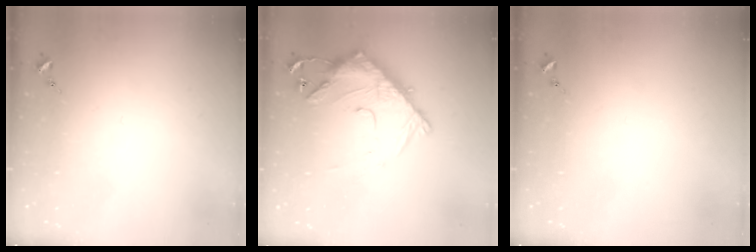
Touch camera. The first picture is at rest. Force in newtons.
{"total": 15.5, "press": 15.4, "slide": 1.5}
{"total": 0.0}